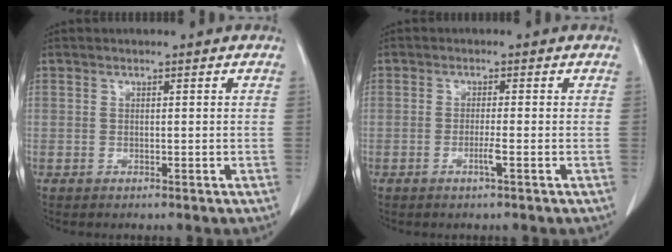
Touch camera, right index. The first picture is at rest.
{"total": 1.9, "force": [-0.8, -0.3, 1.7], "torque": [-0.035, -0.004, -0.018]}